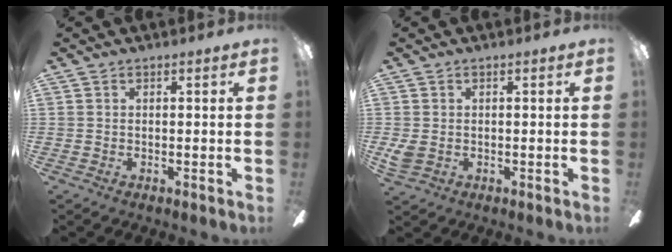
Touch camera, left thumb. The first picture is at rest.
{"total": 2.7, "force": [-0.2, 1.9, 1.8], "torque": [-0.040, 0.002, -0.004]}